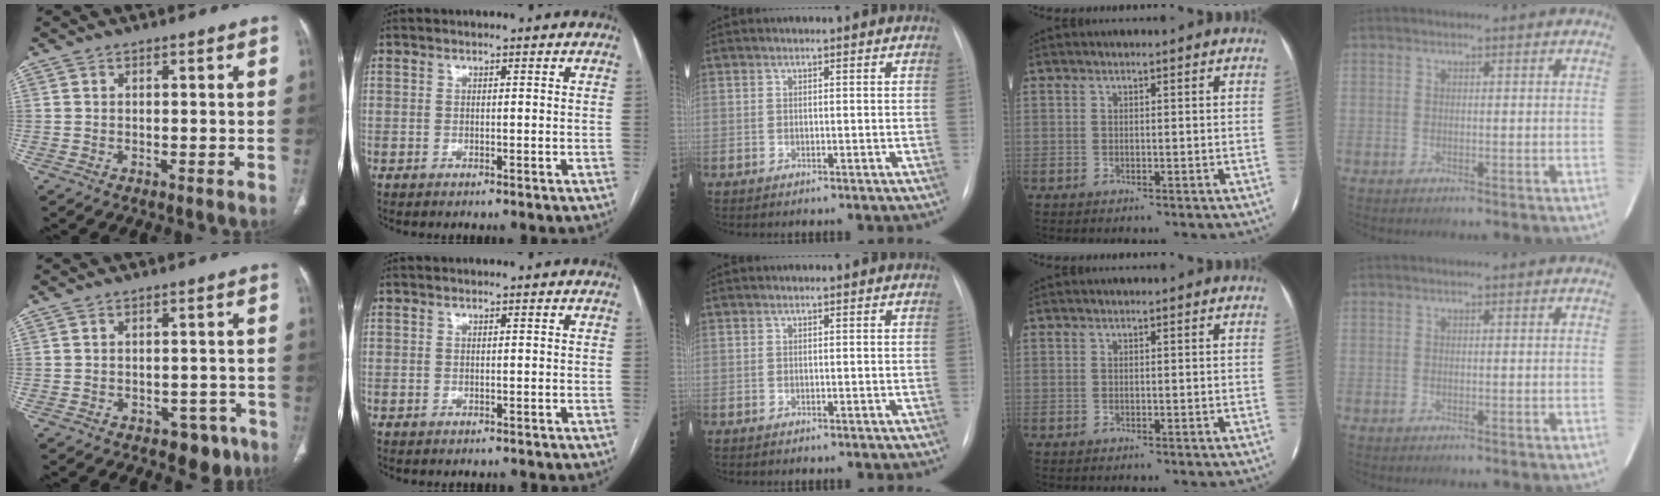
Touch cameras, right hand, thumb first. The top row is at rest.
{"thumb": {"total": 5.3, "force": [-3.4, 3.5, 2.1], "torque": [-0.006, 0.025, -0.040]}, "index": {"total": 1.0, "force": [-0.8, 0.6, -0.1], "torque": [-0.002, 0.004, -0.011]}}